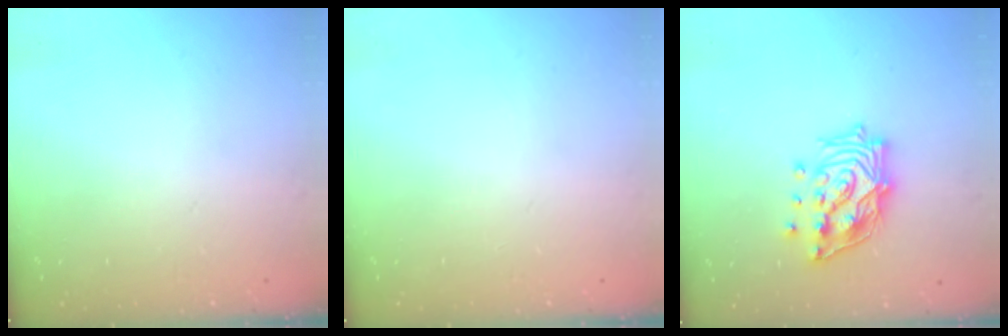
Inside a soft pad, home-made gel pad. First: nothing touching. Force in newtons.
{"total": 0.0}
{"total": 17.3, "press": 17.1, "slide": 2.3}